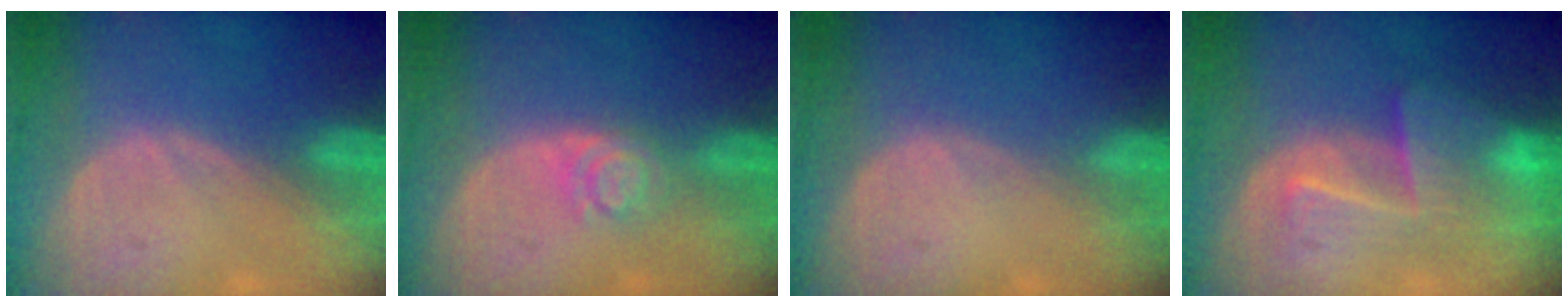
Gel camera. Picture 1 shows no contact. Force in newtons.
{"total": 4.0, "press": 3.6, "slide": 1.7}
{"total": 0.0}
{"total": 7.1, "press": 7.1, "slide": 0.3}